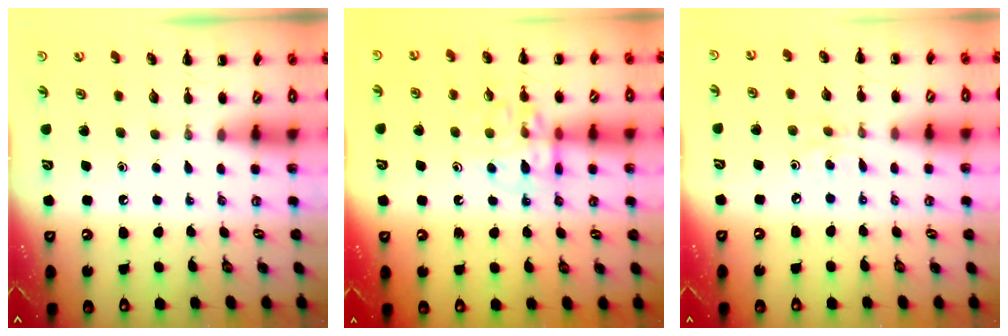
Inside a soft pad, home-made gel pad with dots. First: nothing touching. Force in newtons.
{"total": 11.6, "press": 11.5, "slide": 1.6}
{"total": 2.4, "press": 2.2, "slide": 0.8}